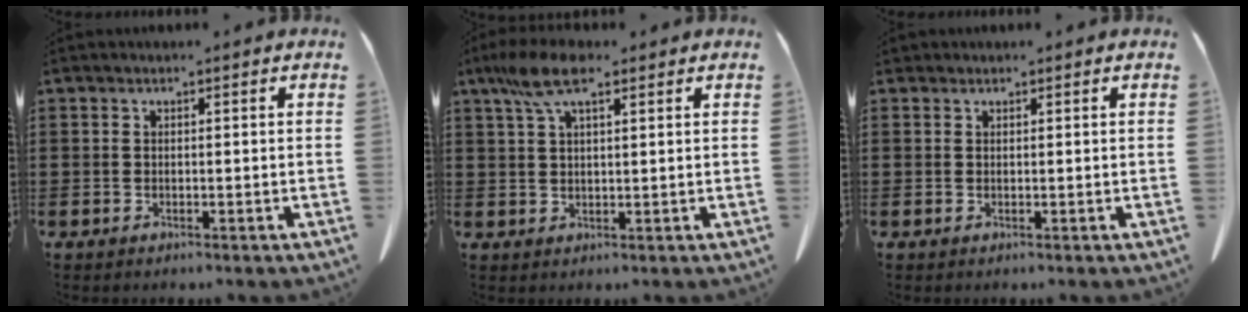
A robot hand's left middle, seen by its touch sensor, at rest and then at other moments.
{"total": 6.9, "force": [3.8, 2.0, 5.4], "torque": [-0.119, 0.004, 0.066]}
{"total": 0.6, "force": [0.5, 0.2, 0.1], "torque": [-0.003, 0.000, 0.011]}